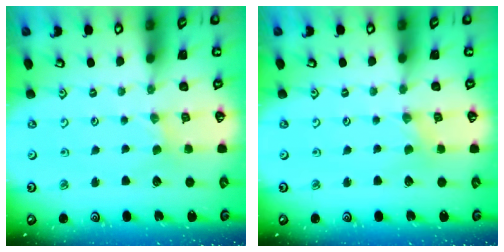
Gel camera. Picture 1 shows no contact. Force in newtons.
{"total": 0.0}